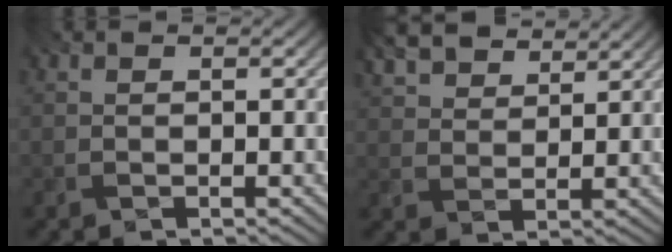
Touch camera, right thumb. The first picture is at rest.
{"total": 7.5, "force": [6.0, 2.7, 3.6], "torque": [-0.092, -0.006, 0.114]}